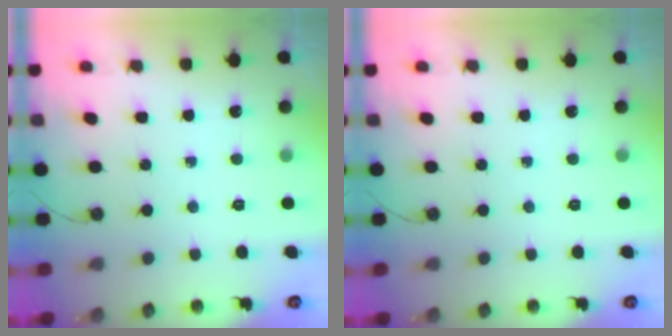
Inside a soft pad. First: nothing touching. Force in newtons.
{"total": 0.0}